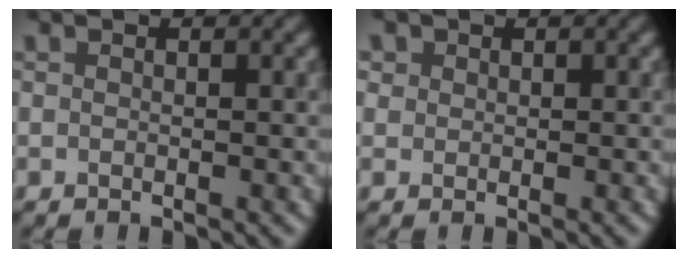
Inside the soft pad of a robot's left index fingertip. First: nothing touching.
{"total": 1.3, "force": [0.5, 1.2, 0.2], "torque": [0.001, 0.004, 0.009]}